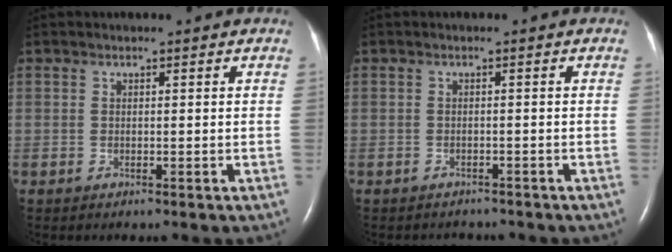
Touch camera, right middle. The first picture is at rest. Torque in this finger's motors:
{"motor_torque": [0.10, -0.11, 0.00, 0.00]}